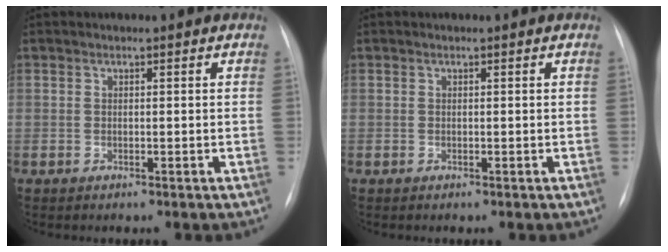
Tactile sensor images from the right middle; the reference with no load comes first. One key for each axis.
{"total": 0.0}